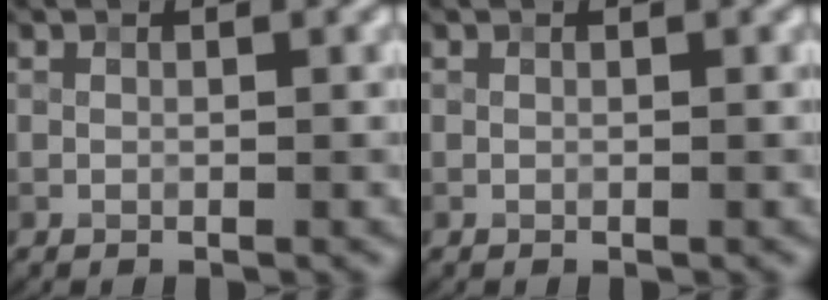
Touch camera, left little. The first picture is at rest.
{"total": 0.0}